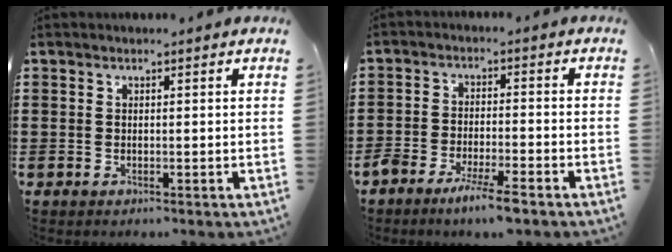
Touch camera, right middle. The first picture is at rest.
{"total": 5.1, "force": [-4.1, 0.6, 3.0], "torque": [-0.059, -0.004, -0.074]}